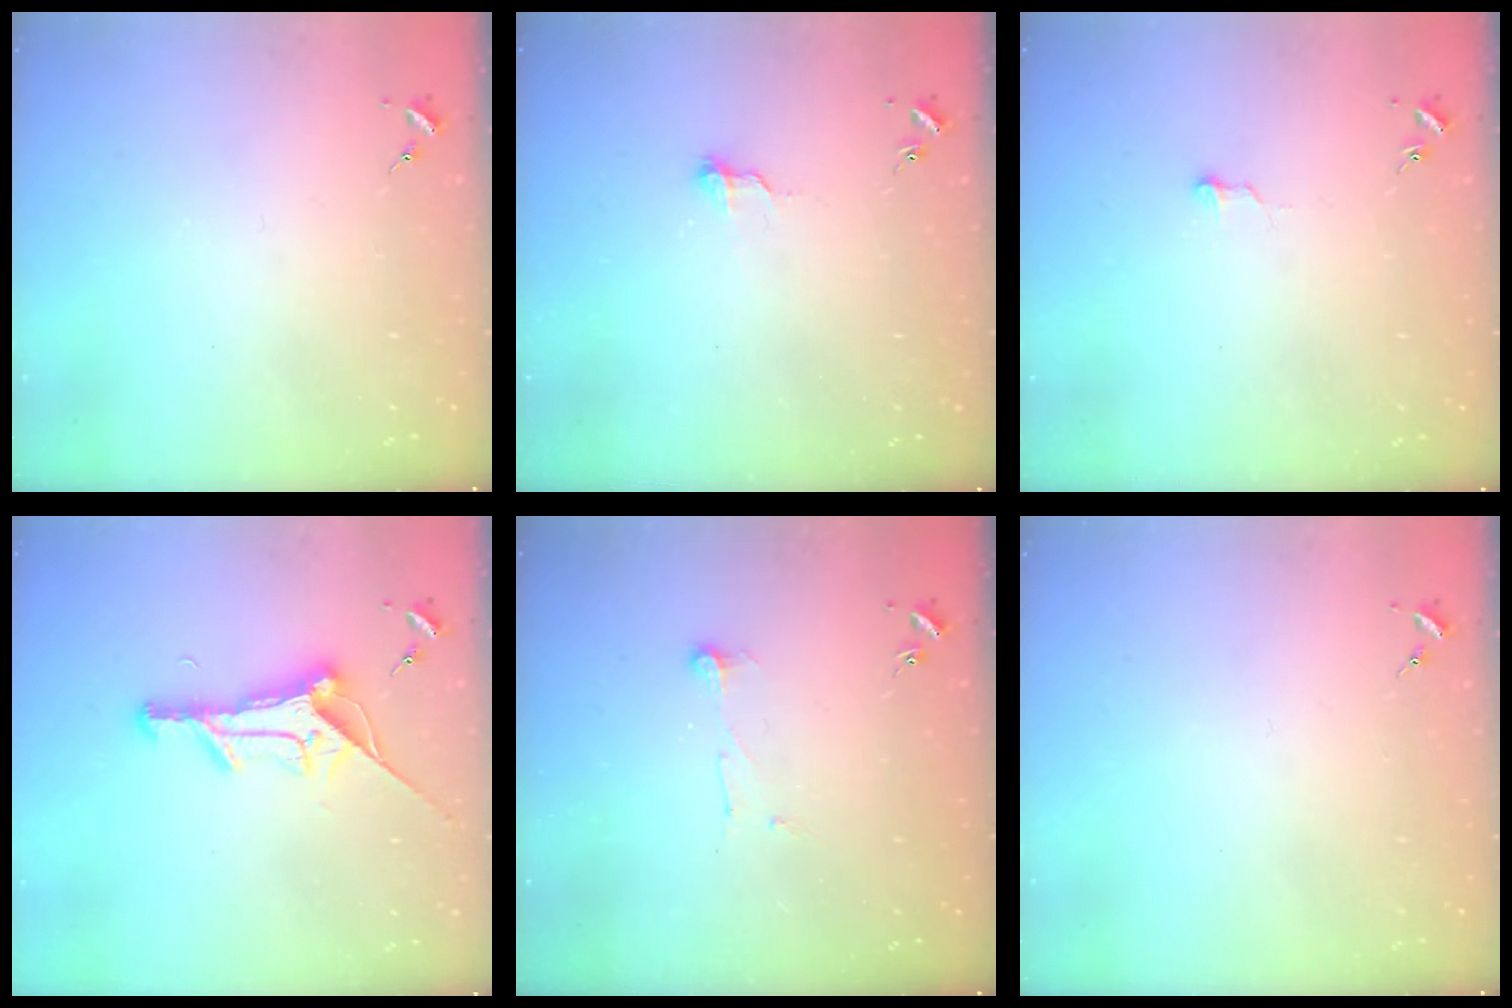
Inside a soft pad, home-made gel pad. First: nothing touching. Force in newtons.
{"total": 6.4, "press": 6.4, "slide": 0.6}
{"total": 3.3, "press": 3.3, "slide": 0.2}
{"total": 17.0, "press": 17.0, "slide": 0.7}
{"total": 6.5, "press": 6.5, "slide": 0.7}
{"total": 0.0}